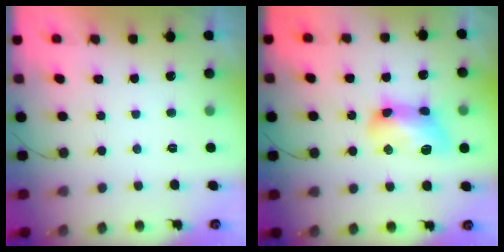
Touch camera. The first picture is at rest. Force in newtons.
{"total": 12.2, "press": 12.2, "slide": 0.6}